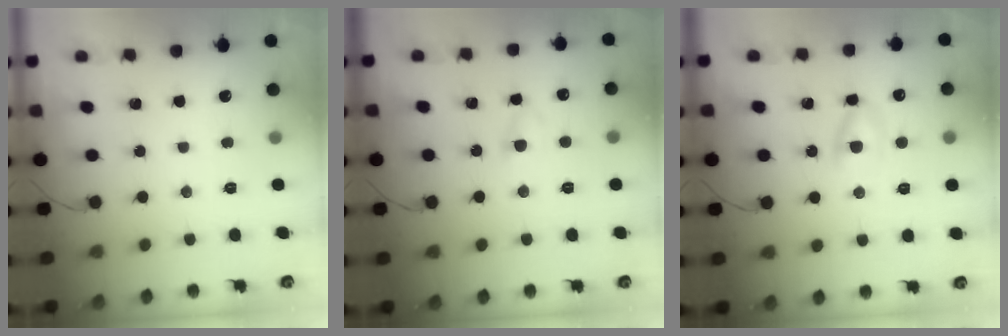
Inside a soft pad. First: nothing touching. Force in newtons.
{"total": 3.9, "press": 3.6, "slide": 1.5}
{"total": 5.6, "press": 5.4, "slide": 1.3}